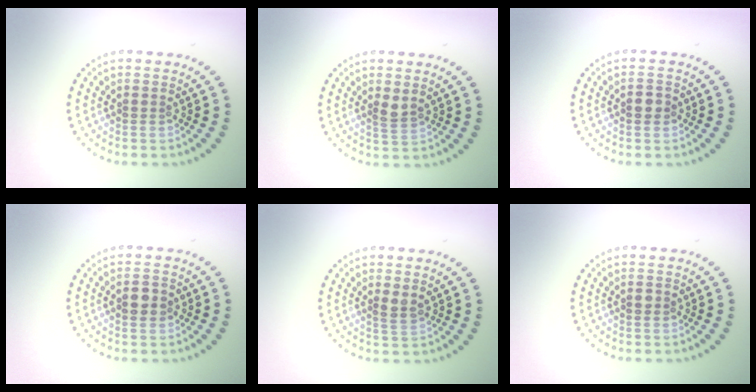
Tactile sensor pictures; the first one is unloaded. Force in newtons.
{"total": 1.6, "press": 1.4, "slide": 0.8}
{"total": 1.4, "press": 1.4, "slide": 0.1}
{"total": 1.8, "press": 1.8, "slide": 0.1}
{"total": 1.5, "press": 1.3, "slide": 0.6}
{"total": 0.9, "press": 0.9, "slide": 0.0}